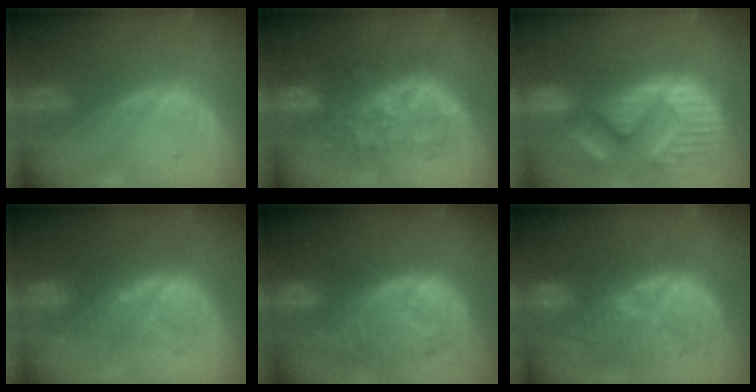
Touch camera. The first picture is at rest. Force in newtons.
{"total": 8.9, "press": 8.9, "slide": 0.5}
{"total": 15.1, "press": 12.4, "slide": 8.6}
{"total": 8.0, "press": 7.5, "slide": 2.5}
{"total": 12.2, "press": 10.5, "slide": 6.2}
{"total": 12.3, "press": 11.7, "slide": 3.8}